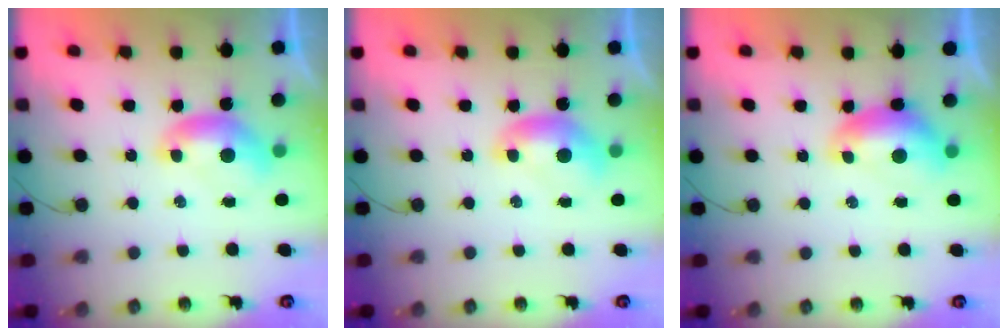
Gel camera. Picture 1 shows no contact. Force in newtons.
{"total": 0.0}
{"total": 0.8, "press": 0.7, "slide": 0.4}